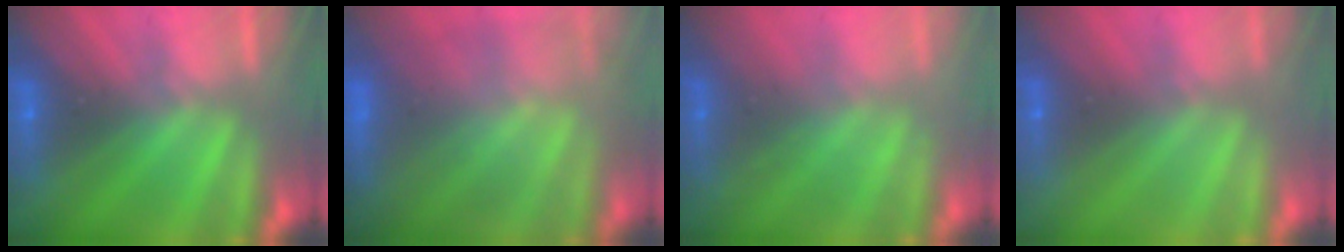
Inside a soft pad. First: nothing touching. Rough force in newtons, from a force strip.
{"total": 11.6}
{"total": 2.2}
{"total": 2.9}